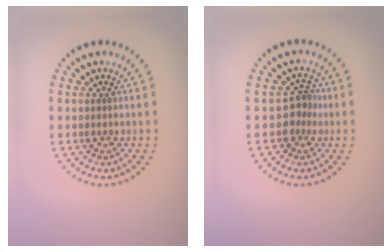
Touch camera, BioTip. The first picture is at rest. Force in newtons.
{"total": 2.2, "press": 1.7, "slide": 1.4}